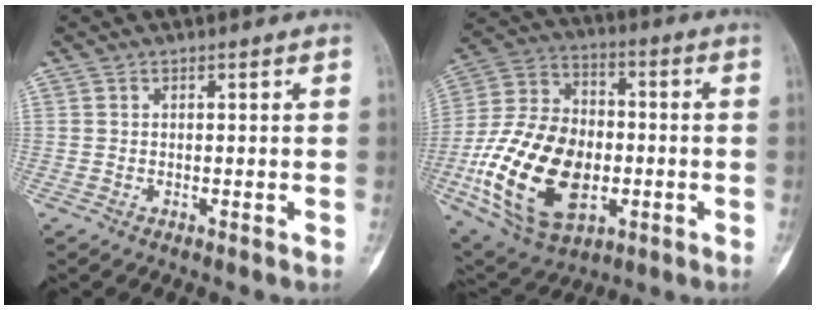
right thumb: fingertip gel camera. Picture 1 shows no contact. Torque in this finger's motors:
{"motor_torque": [0.55, 1.58, 1.78, -1.00, 0.25]}